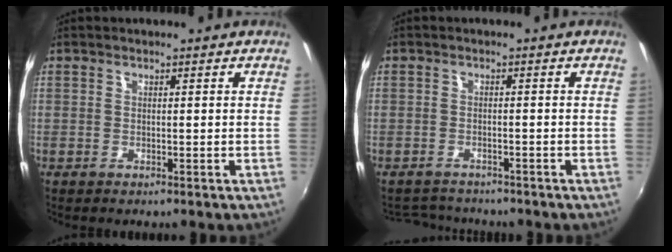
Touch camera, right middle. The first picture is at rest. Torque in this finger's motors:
{"motor_torque": [-0.25, -0.33, -0.14, -0.04]}